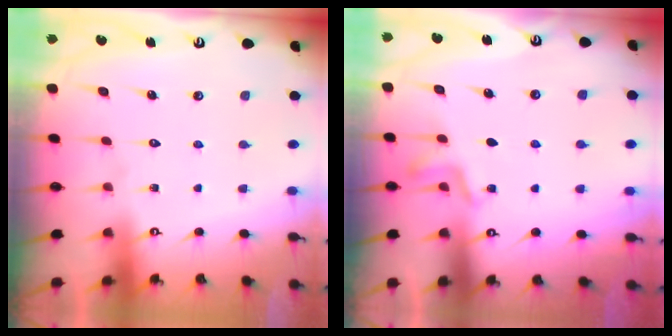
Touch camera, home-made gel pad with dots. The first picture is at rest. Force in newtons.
{"total": 3.6, "press": 3.4, "slide": 1.2}